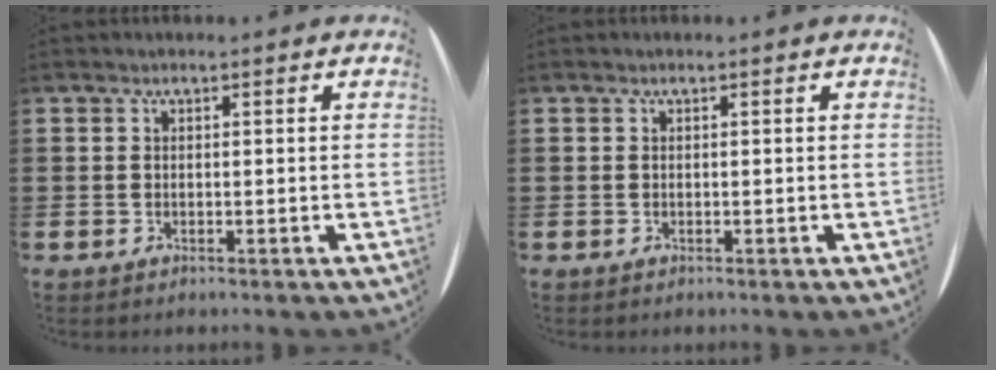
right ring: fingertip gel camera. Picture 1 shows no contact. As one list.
[{"total": 0.0}]